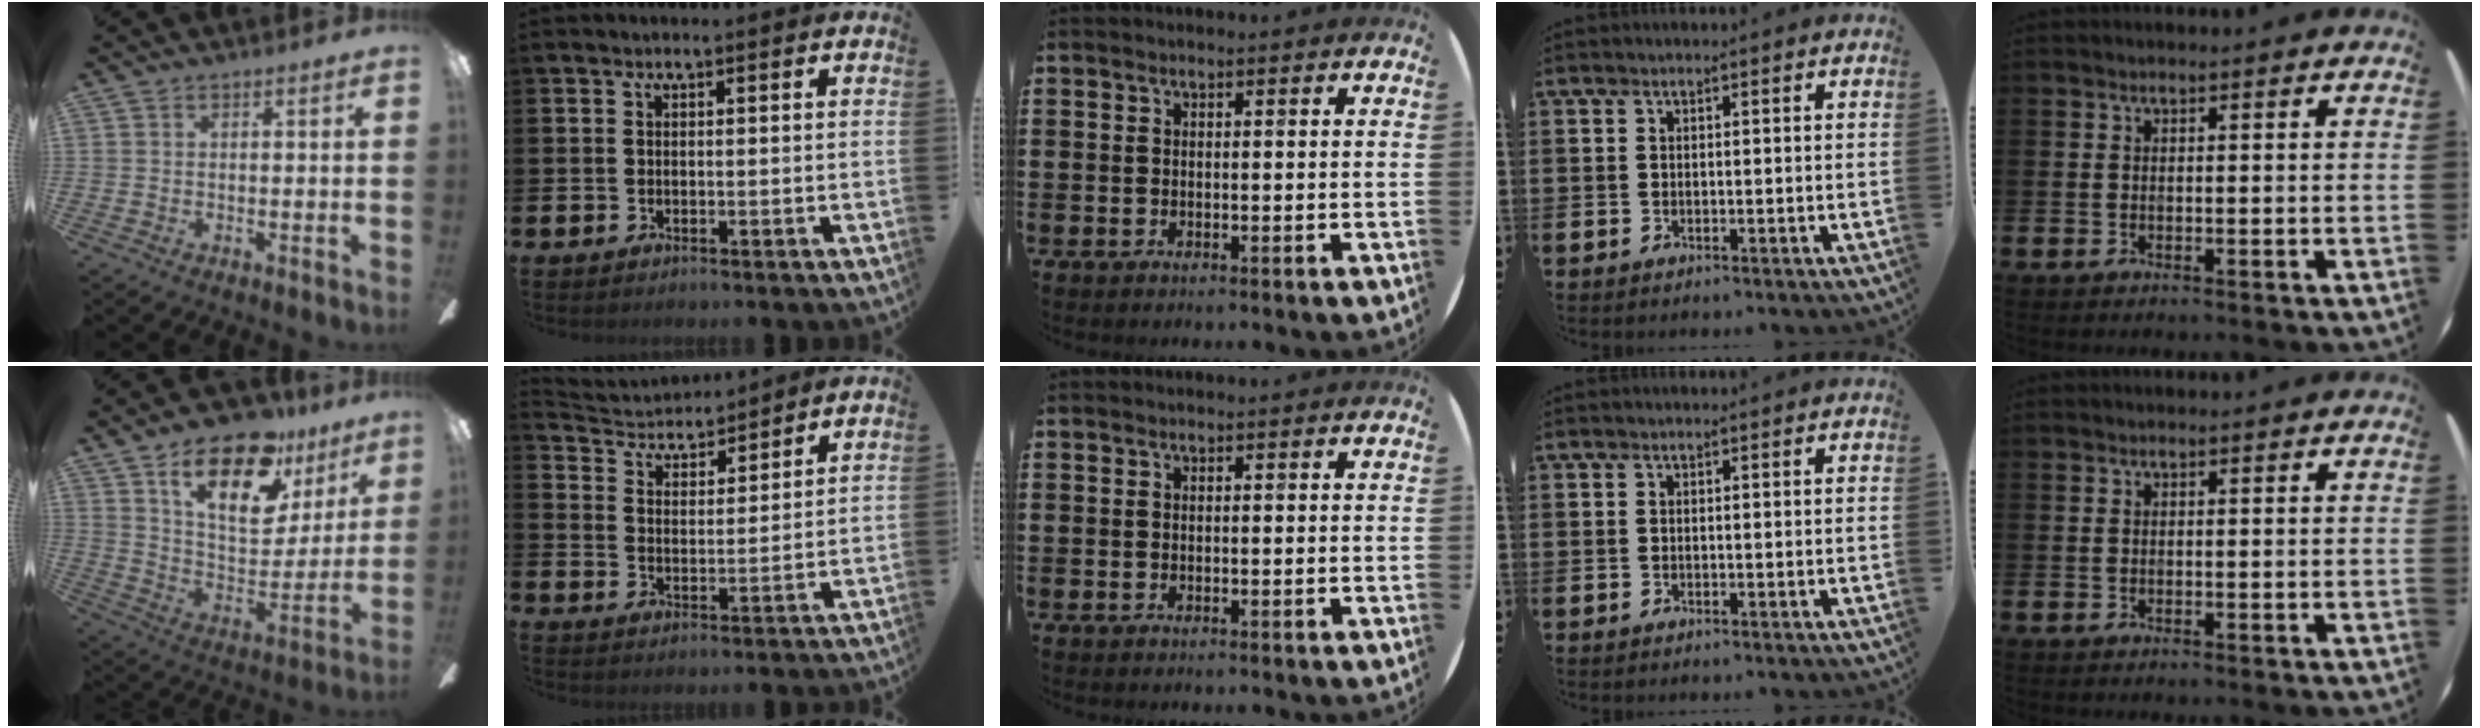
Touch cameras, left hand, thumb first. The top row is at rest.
{"thumb": {"total": 22.0, "force": [13.5, 10.1, 14.1], "torque": [-0.227, -0.064, 0.232]}, "index": {"total": 4.0, "force": [3.8, 1.2, 0.0], "torque": [-0.021, -0.029, 0.064]}}